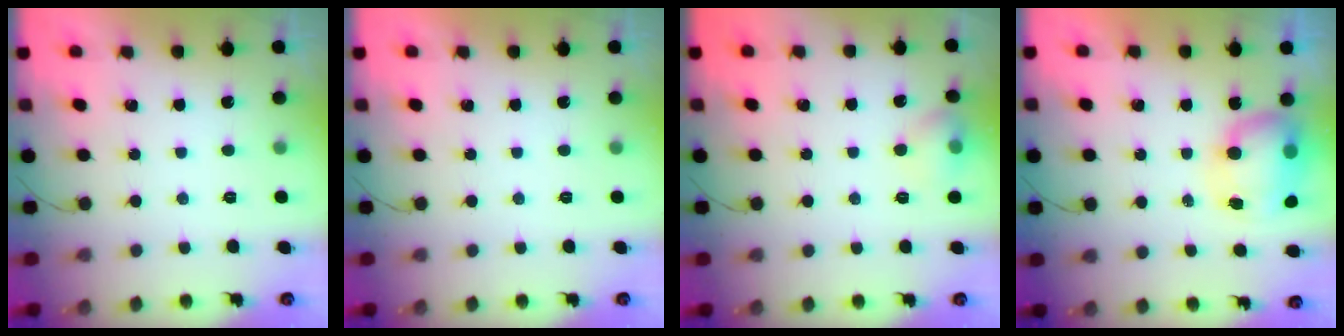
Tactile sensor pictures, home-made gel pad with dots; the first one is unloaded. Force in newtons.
{"total": 0.0}
{"total": 6.9, "press": 6.7, "slide": 1.7}
{"total": 9.7, "press": 9.3, "slide": 2.7}